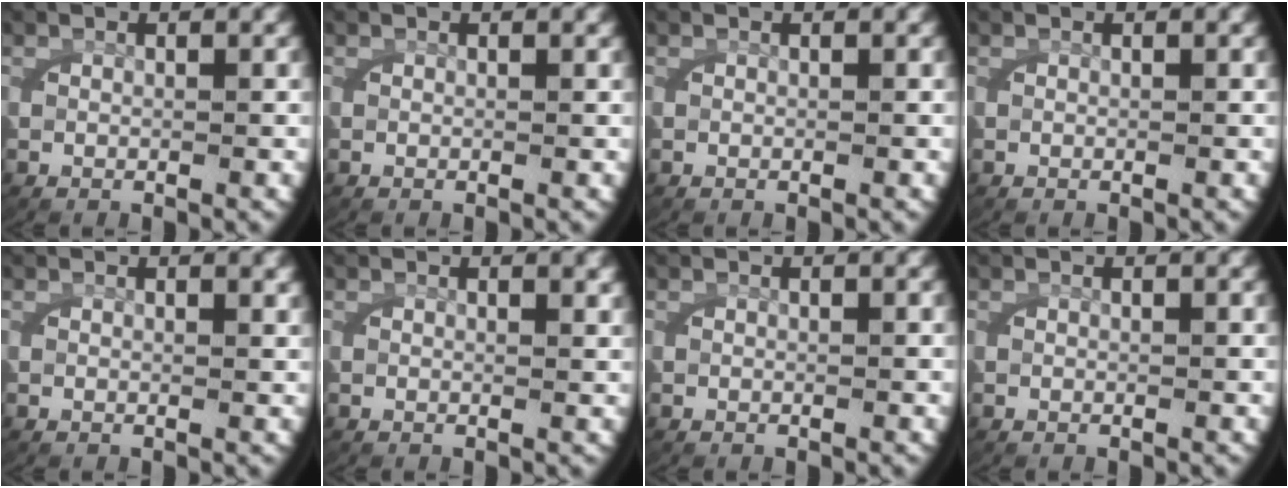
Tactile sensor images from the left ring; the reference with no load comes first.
{"total": 0.0}
{"total": 0.0}
{"total": 0.0}
{"total": 0.6, "force": [0.4, -0.1, 0.4], "torque": [-0.010, -0.003, 0.007]}
{"total": 0.6, "force": [0.5, -0.1, 0.4], "torque": [-0.009, -0.003, 0.008]}
{"total": 0.0}
{"total": 0.0}